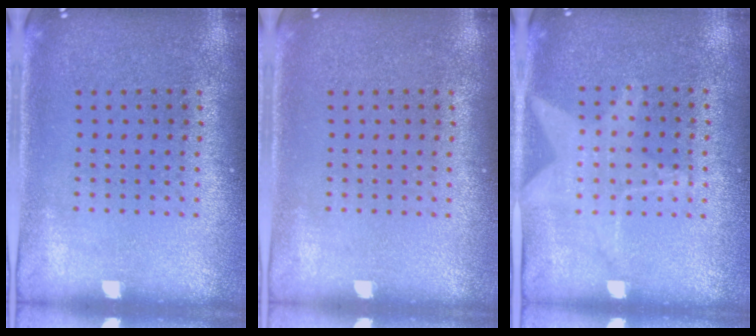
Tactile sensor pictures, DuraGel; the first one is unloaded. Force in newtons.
{"total": 0.0}
{"total": 1.0, "press": 0.9, "slide": 0.4}